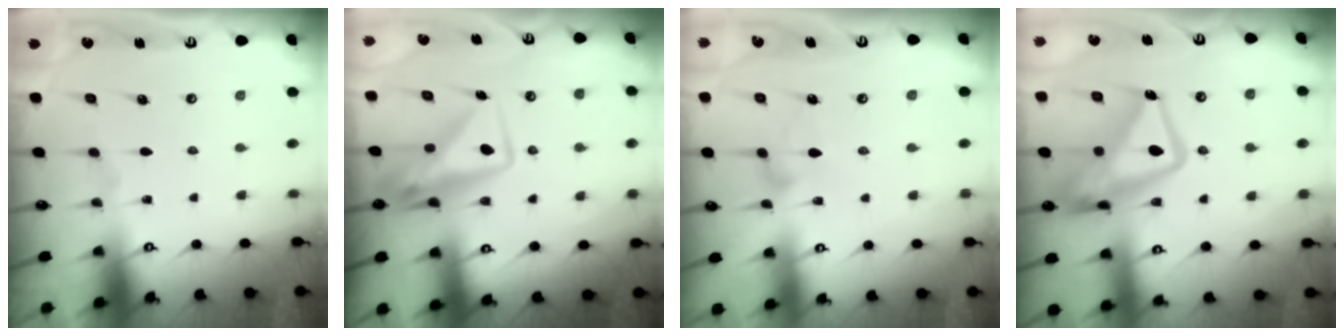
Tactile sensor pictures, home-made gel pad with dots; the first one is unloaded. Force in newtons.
{"total": 11.0, "press": 11.0, "slide": 0.9}
{"total": 5.2, "press": 5.2, "slide": 0.2}
{"total": 15.8, "press": 15.8, "slide": 1.6}